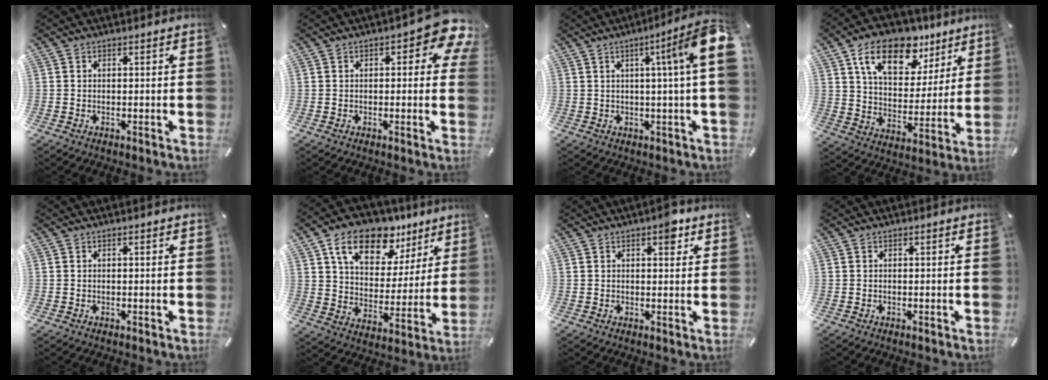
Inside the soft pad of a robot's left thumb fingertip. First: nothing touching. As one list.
[{"total": 7.6, "force": [2.6, 3.5, 6.3], "torque": [-0.065, -0.015, 0.037]}, {"total": 12.5, "force": [3.3, -0.2, 12.0], "torque": [-0.175, -0.023, 0.042]}, {"total": 16.6, "force": [10.5, 9.5, 8.7], "torque": [-0.141, -0.047, 0.183]}, {"total": 0.0}, {"total": 15.6, "force": [10.4, 9.0, 7.3], "torque": [-0.119, -0.055, 0.184]}, {"total": 3.9, "force": [2.0, 2.0, 2.7], "torque": [-0.018, -0.009, 0.025]}, {"total": 0.0}]